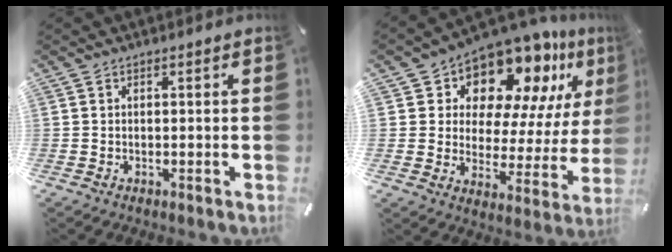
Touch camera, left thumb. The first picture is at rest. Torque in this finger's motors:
{"motor_torque": [2.50, 2.51, 1.46, -1.31, 0.10]}